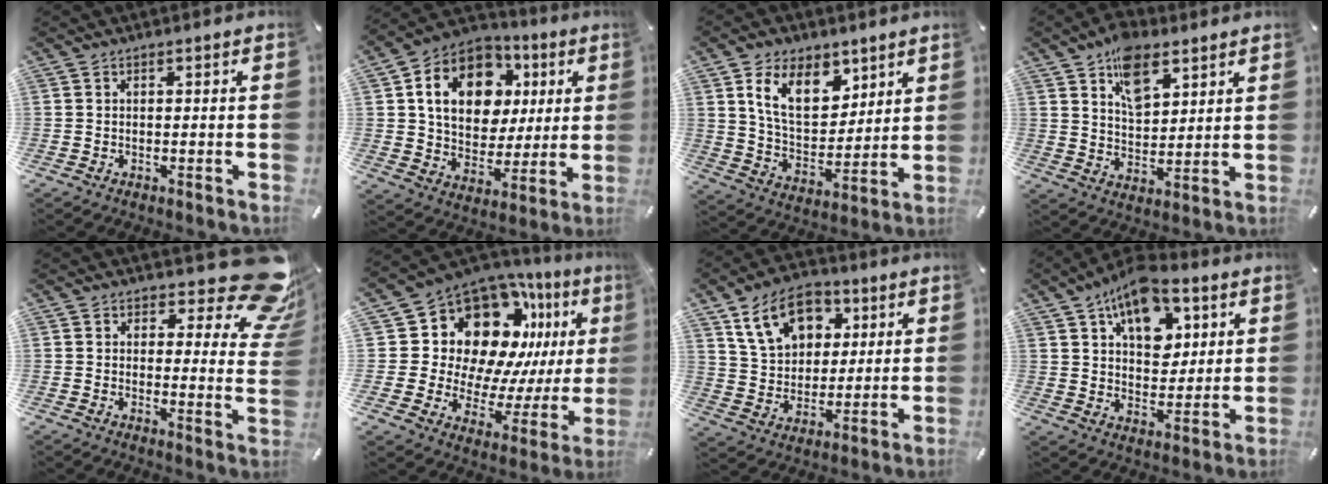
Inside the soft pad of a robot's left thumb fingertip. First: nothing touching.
{"total": 15.6, "force": [5.0, 12.4, 8.0], "torque": [-0.140, -0.014, 0.096]}
{"total": 13.5, "force": [7.4, 8.7, 7.2], "torque": [-0.131, -0.024, 0.138]}
{"total": 10.3, "force": [6.2, 6.1, 5.5], "torque": [-0.080, -0.027, 0.108]}
{"total": 13.4, "force": [8.5, 5.5, 8.7], "torque": [-0.099, -0.074, 0.143]}
{"total": 17.1, "force": [9.4, 11.6, 8.4], "torque": [-0.136, -0.105, 0.174]}
{"total": 13.8, "force": [6.8, 10.2, 6.4], "torque": [-0.109, -0.013, 0.129]}
{"total": 13.5, "force": [7.7, 8.6, 7.1], "torque": [-0.108, -0.036, 0.138]}